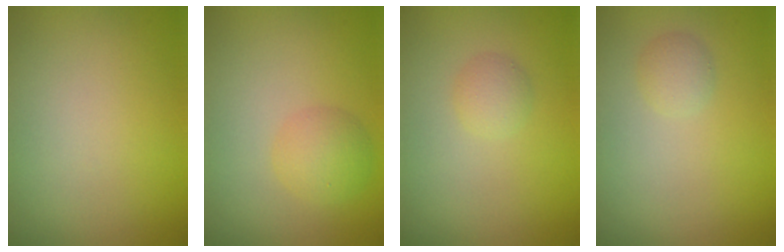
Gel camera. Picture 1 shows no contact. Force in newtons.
{"total": 2.7, "press": 2.7, "slide": 0.1}
{"total": 1.4, "press": 1.4, "slide": 0.0}
{"total": 1.3, "press": 1.3, "slide": 0.2}